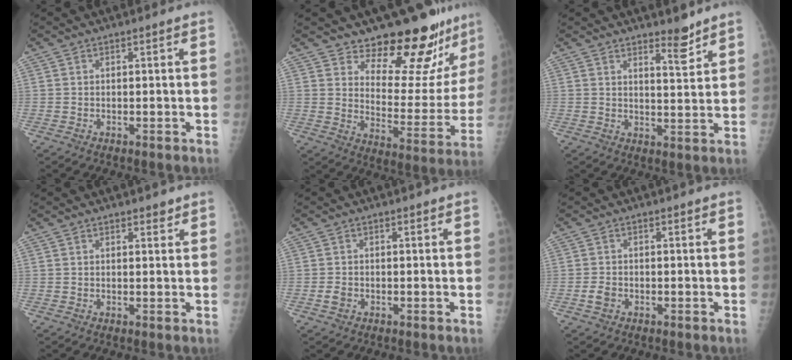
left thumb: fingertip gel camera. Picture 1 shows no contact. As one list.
[{"total": 18.7, "force": [16.3, 5.6, 7.1], "torque": [-0.040, -0.141, 0.214]}, {"total": 4.5, "force": [3.6, 1.1, 2.4], "torque": [-0.024, -0.033, 0.053]}, {"total": 1.4, "force": [1.1, 0.7, 0.6], "torque": [0.002, -0.006, 0.012]}, {"total": 1.6, "force": [-0.6, 1.2, 0.9], "torque": [-0.015, 0.002, -0.012]}, {"total": 2.2, "force": [-0.9, 1.6, 1.2], "torque": [-0.021, 0.002, -0.016]}]